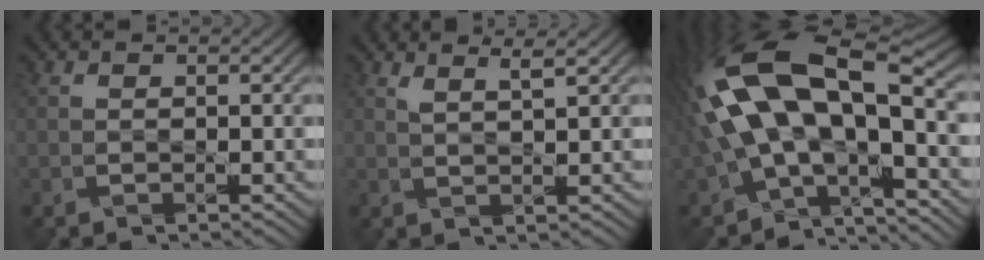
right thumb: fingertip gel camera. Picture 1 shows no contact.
{"total": 1.9, "force": [1.6, 0.0, 1.1], "torque": [-0.012, 0.007, 0.028]}
{"total": 16.5, "force": [1.0, 7.6, 14.6], "torque": [-0.283, 0.014, 0.021]}